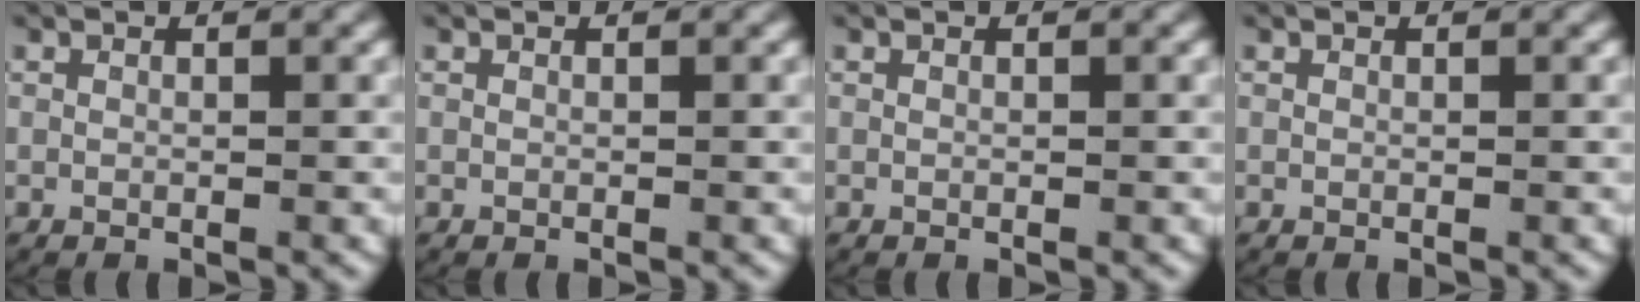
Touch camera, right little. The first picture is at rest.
{"total": 0.0}
{"total": 0.0}
{"total": 0.0}